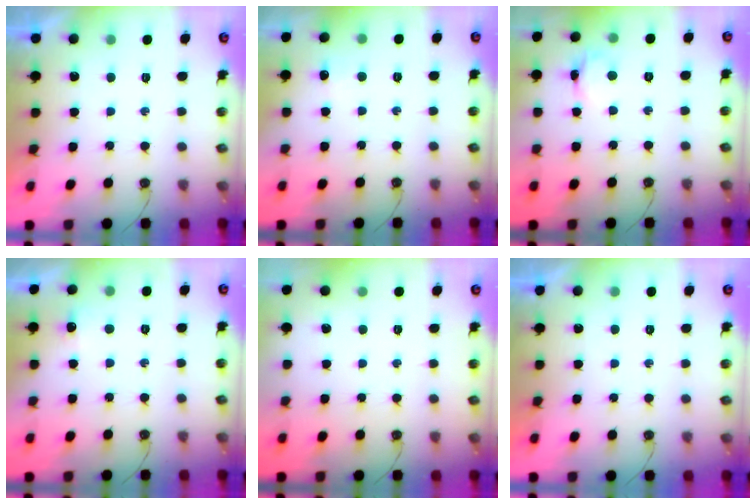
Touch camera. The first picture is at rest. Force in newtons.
{"total": 4.3, "press": 4.2, "slide": 0.6}
{"total": 3.9, "press": 3.9, "slide": 0.3}
{"total": 5.0, "press": 5.0, "slide": 0.6}
{"total": 0.0}
{"total": 0.0}